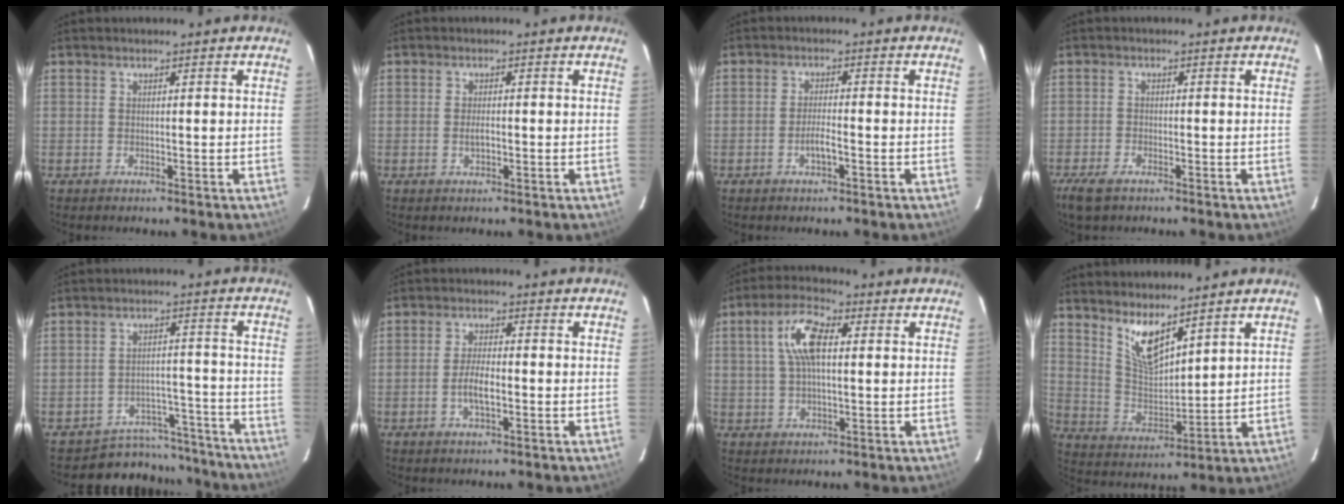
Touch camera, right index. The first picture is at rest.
{"total": 1.6, "force": [-0.4, 0.7, 1.4], "torque": [-0.027, -0.002, -0.008]}
{"total": 2.7, "force": [-1.4, 0.5, 2.3], "torque": [-0.047, -0.001, -0.026]}
{"total": 4.6, "force": [-3.3, 2.0, 2.6], "torque": [-0.071, -0.012, -0.066]}
{"total": 13.3, "force": [-12.1, 5.3, 0.8], "torque": [-0.018, 0.051, -0.157]}
{"total": 4.2, "force": [-1.4, 1.3, 3.8], "torque": [-0.077, -0.001, -0.025]}
{"total": 8.4, "force": [1.8, 3.5, 7.4], "torque": [-0.146, 0.020, 0.033]}
{"total": 8.4, "force": [6.1, 2.5, 5.2], "torque": [-0.098, -0.008, 0.128]}